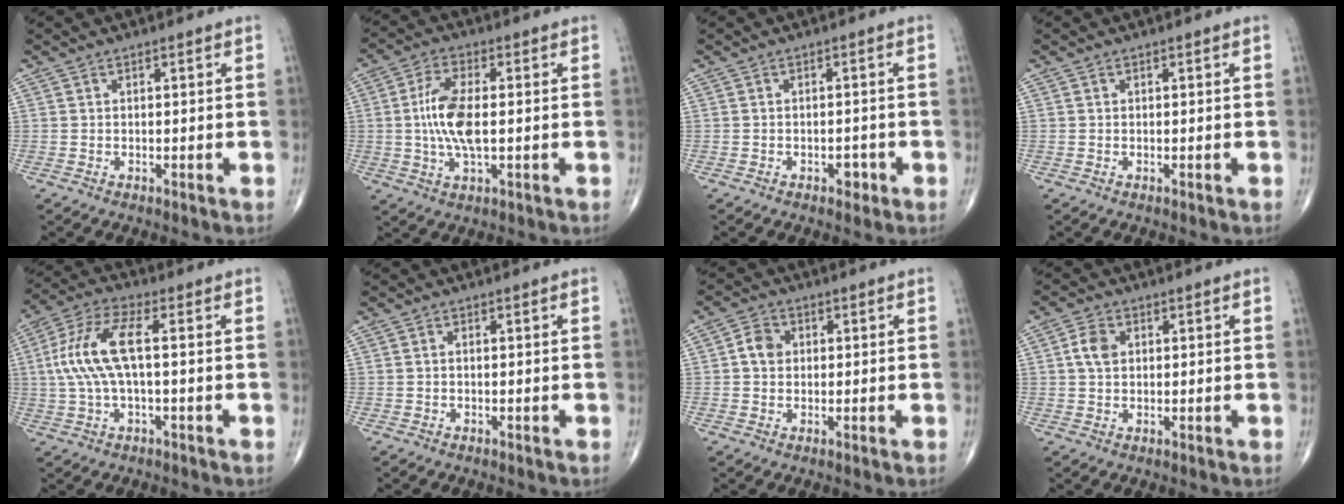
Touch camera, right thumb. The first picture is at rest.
{"total": 9.5, "force": [-0.1, 3.8, 8.8], "torque": [-0.184, 0.001, -0.004]}
{"total": 2.0, "force": [-1.0, 1.2, 1.2], "torque": [-0.010, 0.005, -0.015]}
{"total": 0.0}
{"total": 11.7, "force": [0.8, 4.3, 10.8], "torque": [-0.249, 0.030, 0.012]}
{"total": 0.5, "force": [-0.1, 0.3, 0.5], "torque": [-0.011, -0.001, -0.003]}
{"total": 4.0, "force": [0.4, 3.3, 2.2], "torque": [-0.029, 0.008, 0.001]}
{"total": 4.1, "force": [0.8, 2.9, 2.7], "torque": [-0.053, 0.002, 0.011]}